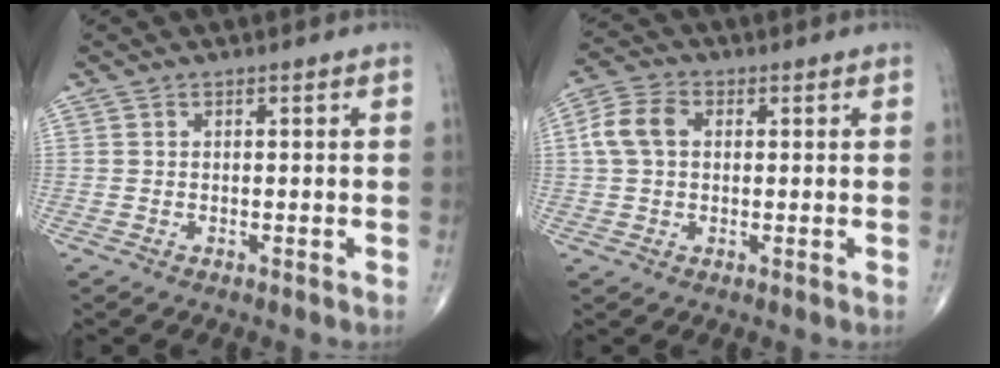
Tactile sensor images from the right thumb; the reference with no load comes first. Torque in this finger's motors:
{"motor_torque": [-0.06, 0.10, 0.49, -0.06, 0.03]}